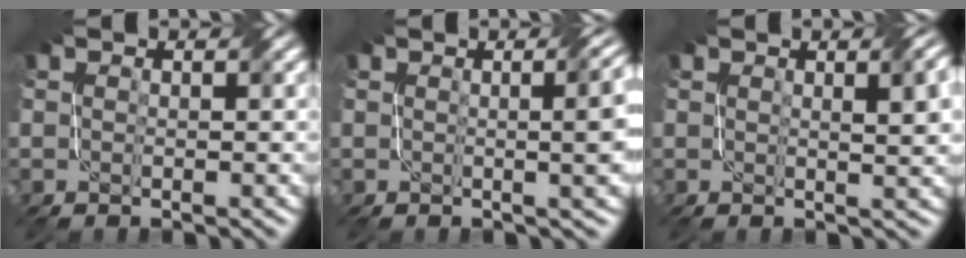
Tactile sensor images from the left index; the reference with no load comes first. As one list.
[{"total": 7.2, "force": [0.6, 3.0, 6.5], "torque": [-0.025, 0.023, 0.002]}, {"total": 3.9, "force": [1.4, 1.2, 3.4], "torque": [-0.034, 0.007, 0.020]}]